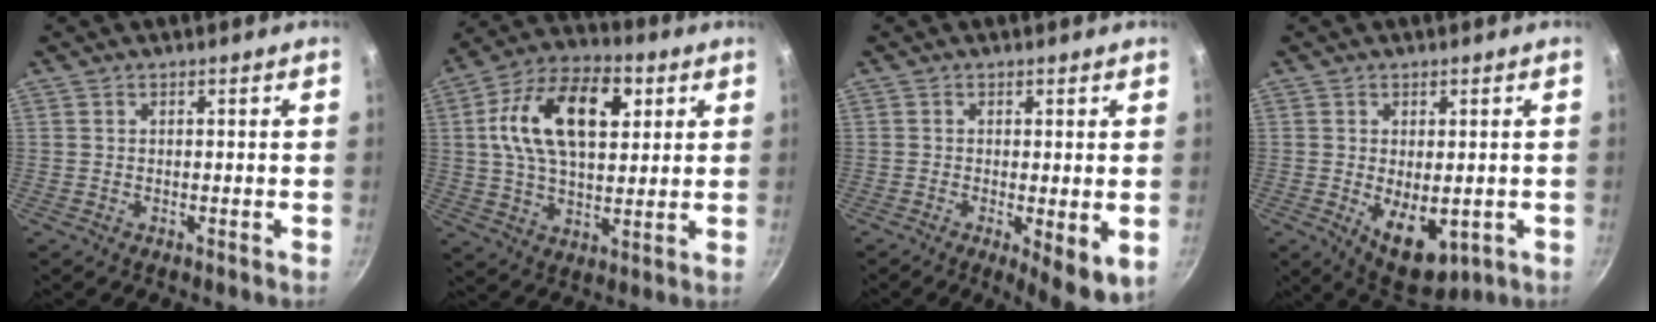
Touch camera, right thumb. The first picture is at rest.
{"total": 18.6, "force": [4.8, 10.5, 14.6], "torque": [-0.238, 0.009, 0.079]}
{"total": 7.1, "force": [-1.8, 1.9, 6.6], "torque": [-0.098, -0.022, -0.026]}
{"total": 9.5, "force": [-2.2, 5.1, 7.8], "torque": [-0.104, -0.012, -0.014]}